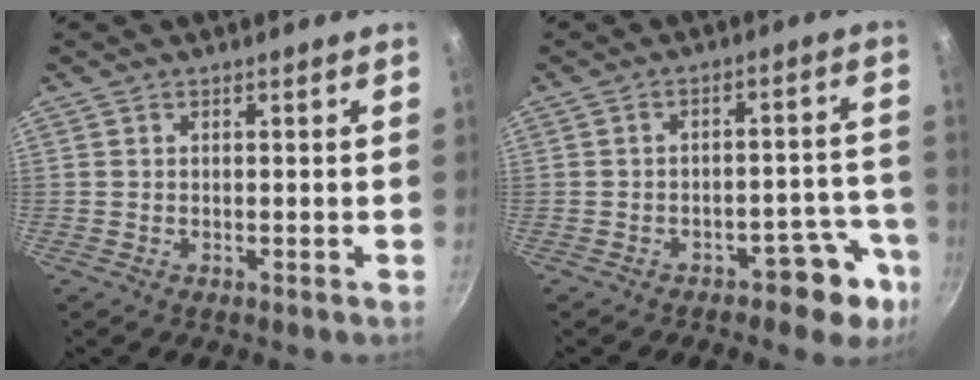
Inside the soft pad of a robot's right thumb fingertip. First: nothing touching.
{"total": 8.3, "force": [-4.9, 4.4, 5.1], "torque": [-0.011, 0.061, -0.050]}